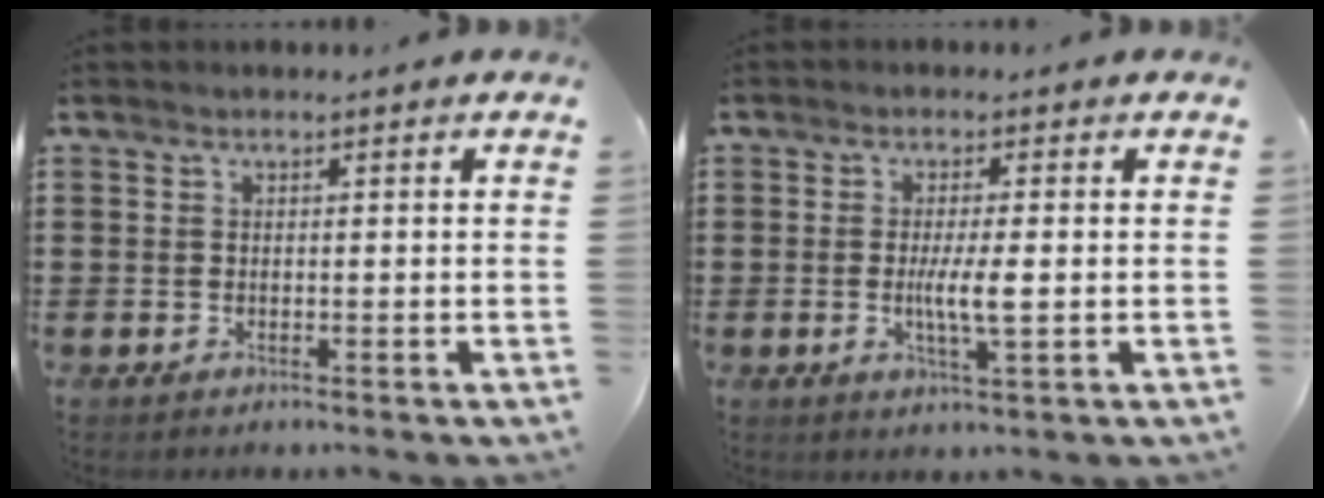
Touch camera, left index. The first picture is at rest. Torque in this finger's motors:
{"motor_torque": [0.67, 0.11, 0.34, 0.12]}